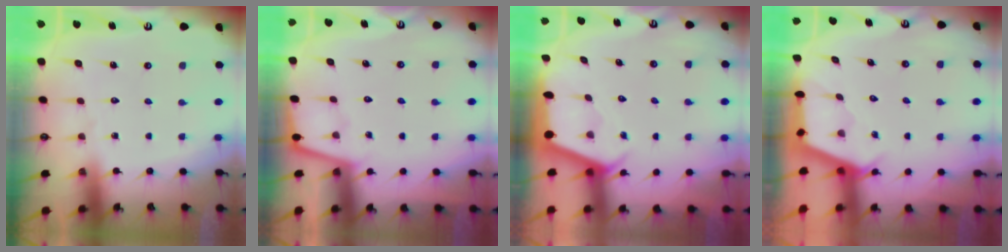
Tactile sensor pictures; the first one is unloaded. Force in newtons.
{"total": 2.0, "press": 2.0, "slide": 0.3}
{"total": 2.4, "press": 2.4, "slide": 0.3}
{"total": 2.7, "press": 2.7, "slide": 0.3}